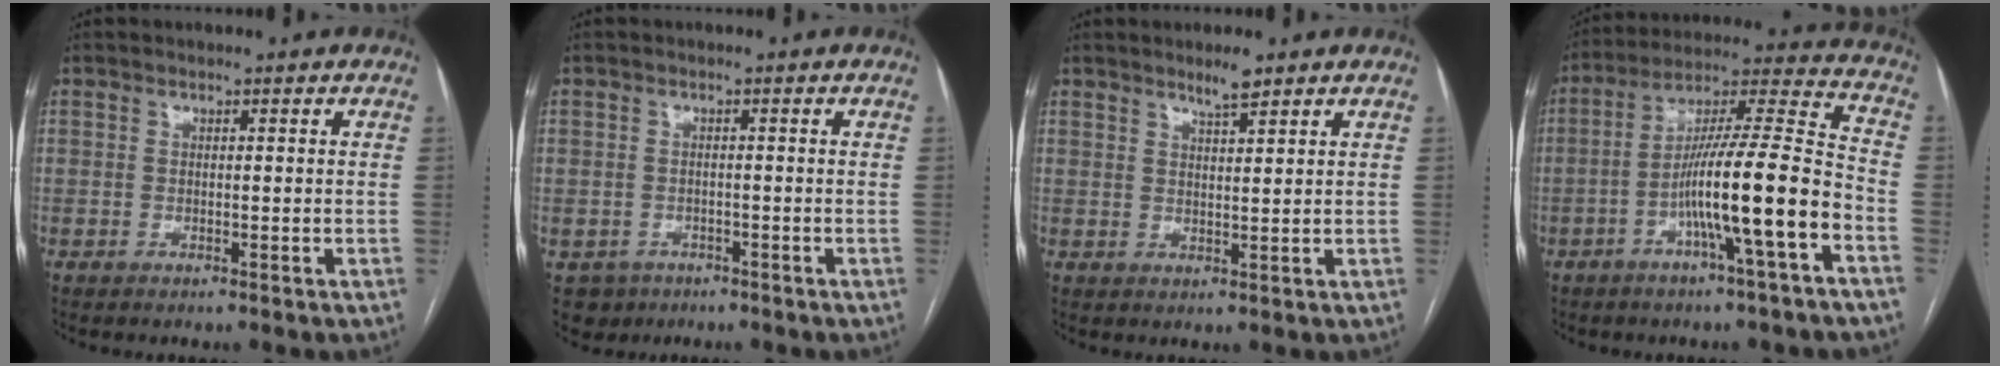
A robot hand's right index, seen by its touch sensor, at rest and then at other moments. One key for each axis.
{"total": 3.8, "fx": -1.9, "fy": 3.2, "fz": 0.2, "tx": -0.001, "ty": 0.007, "tz": -0.028}
{"total": 2.8, "fx": 2.3, "fy": 0.2, "fz": 1.7, "tx": -0.035, "ty": -0.003, "tz": 0.041}
{"total": 15.1, "fx": -5.6, "fy": -0.2, "fz": 14.0, "tx": -0.245, "ty": 0.015, "tz": -0.098}